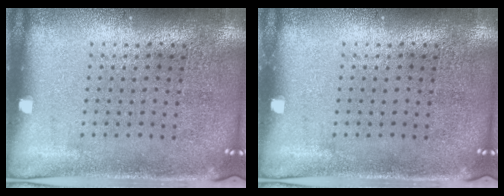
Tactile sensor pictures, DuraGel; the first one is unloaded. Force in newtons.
{"total": 0.0}